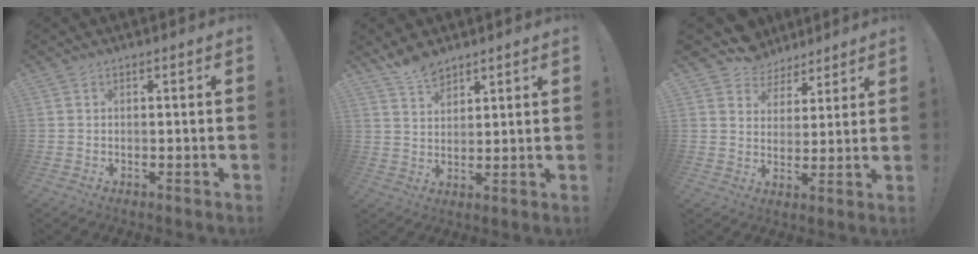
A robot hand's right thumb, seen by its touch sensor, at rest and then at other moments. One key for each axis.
{"total": 6.2, "fx": 5.2, "fy": 2.7, "fz": 2.1, "tx": -0.038, "ty": -0.030, "tz": 0.097}
{"total": 7.0, "fx": 5.1, "fy": 4.8, "fz": 0.1, "tx": 0.001, "ty": -0.044, "tz": 0.100}